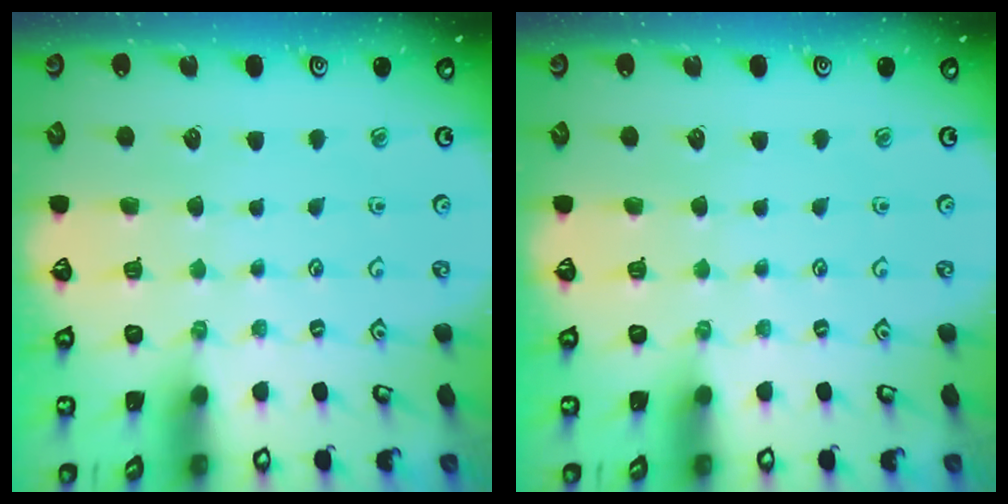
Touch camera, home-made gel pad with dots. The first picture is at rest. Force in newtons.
{"total": 0.0}